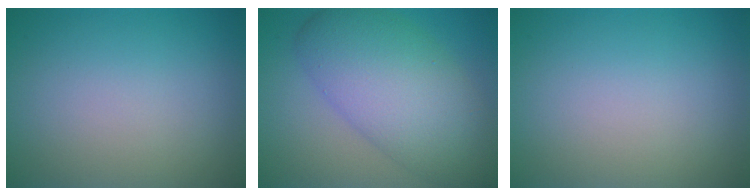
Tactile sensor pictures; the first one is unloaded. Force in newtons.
{"total": 9.3, "press": 9.3, "slide": 0.1}
{"total": 0.0}